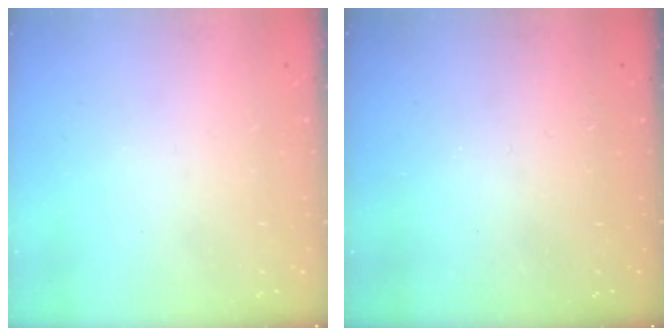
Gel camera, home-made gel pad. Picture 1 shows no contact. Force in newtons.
{"total": 1.3, "press": 1.2, "slide": 0.2}